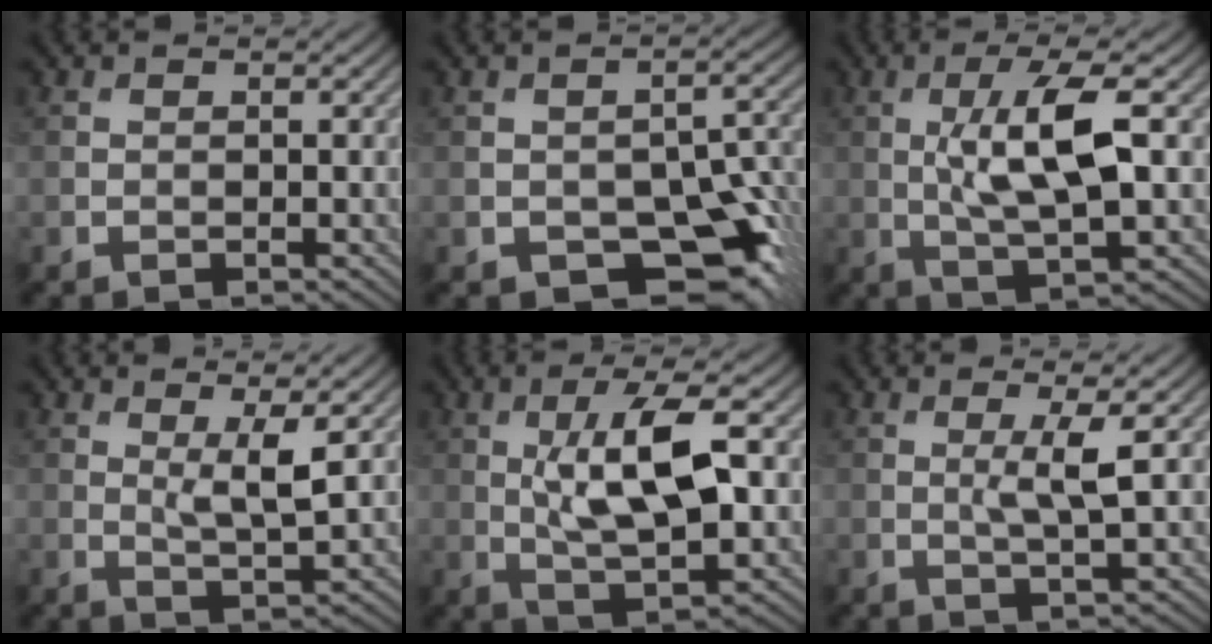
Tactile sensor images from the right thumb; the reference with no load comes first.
{"total": 9.9, "force": [-4.5, 5.6, 6.8], "torque": [-0.099, -0.019, -0.068]}
{"total": 9.4, "force": [1.0, 2.4, 9.0], "torque": [-0.166, 0.006, 0.018]}
{"total": 3.9, "force": [1.1, 0.5, 3.7], "torque": [-0.078, -0.002, 0.025]}
{"total": 10.3, "force": [1.4, 3.2, 9.8], "torque": [-0.177, 0.005, 0.024]}
{"total": 3.7, "force": [0.6, 0.2, 3.6], "torque": [-0.073, 0.004, 0.014]}